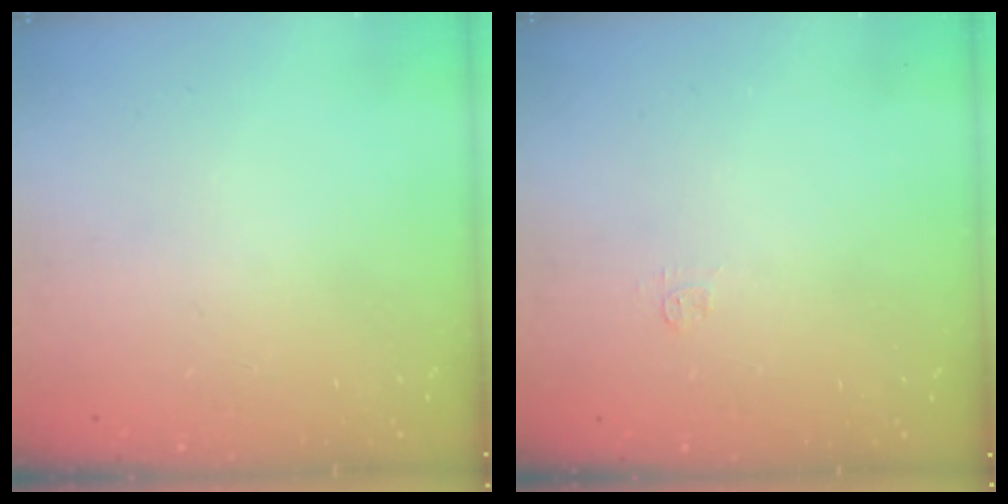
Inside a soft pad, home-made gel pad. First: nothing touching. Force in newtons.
{"total": 3.1, "press": 3.0, "slide": 0.4}